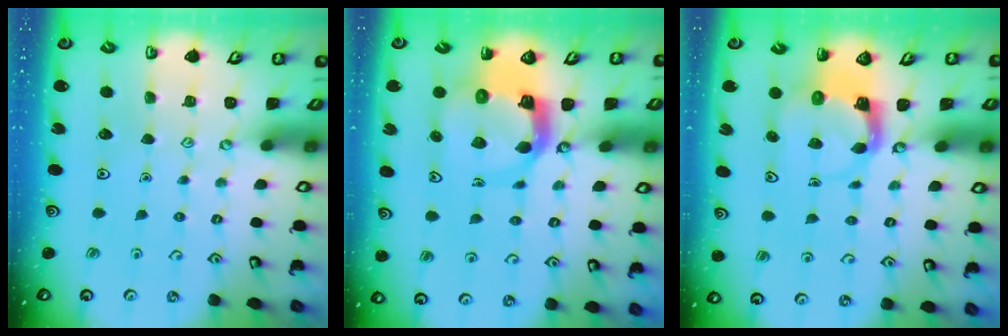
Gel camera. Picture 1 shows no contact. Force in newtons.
{"total": 8.4, "press": 8.3, "slide": 1.1}
{"total": 3.8, "press": 3.8, "slide": 0.7}